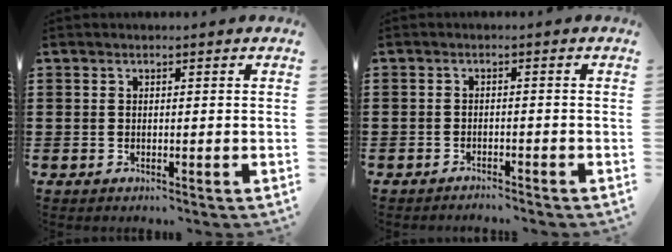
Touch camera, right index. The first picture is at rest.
{"total": 1.4, "force": [-1.4, 0.0, 0.0], "torque": [-0.004, 0.003, -0.030]}